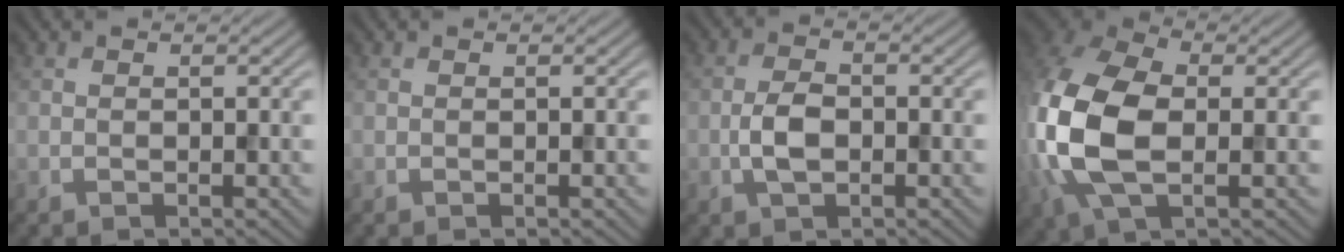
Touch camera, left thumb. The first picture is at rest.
{"total": 0.0}
{"total": 3.6, "force": [-1.1, 1.9, 2.9], "torque": [-0.062, 0.000, -0.024]}
{"total": 14.3, "force": [-1.3, 8.7, 11.3], "torque": [-0.306, -0.008, -0.034]}